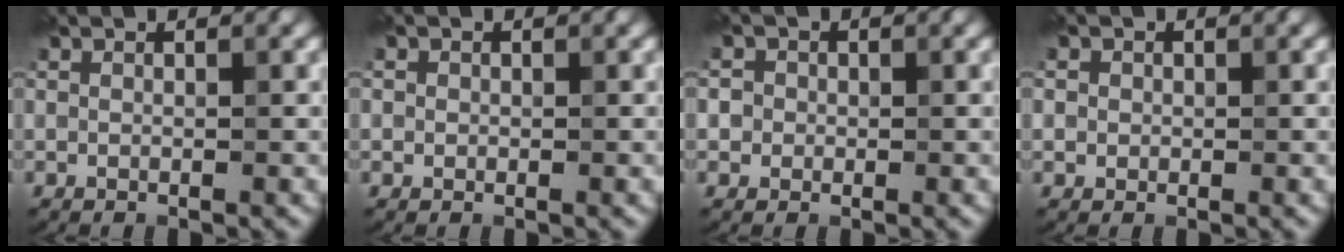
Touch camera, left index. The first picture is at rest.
{"total": 0.5, "force": [-0.1, 0.4, -0.3], "torque": [0.006, -0.005, -0.003]}
{"total": 1.9, "force": [-0.2, 1.9, -0.1], "torque": [0.024, 0.010, -0.019]}
{"total": 0.8, "force": [-0.1, 0.7, -0.2], "torque": [0.010, -0.007, 0.002]}